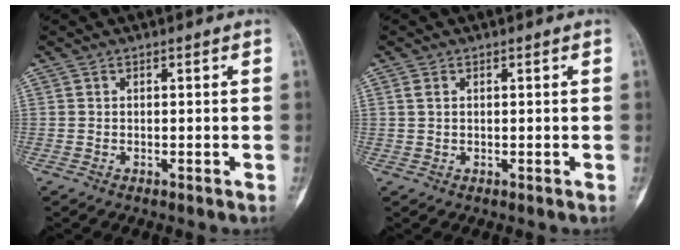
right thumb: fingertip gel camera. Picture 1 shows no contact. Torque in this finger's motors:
{"motor_torque": [0.33, 0.22, 0.35, 0.01, 0.07]}